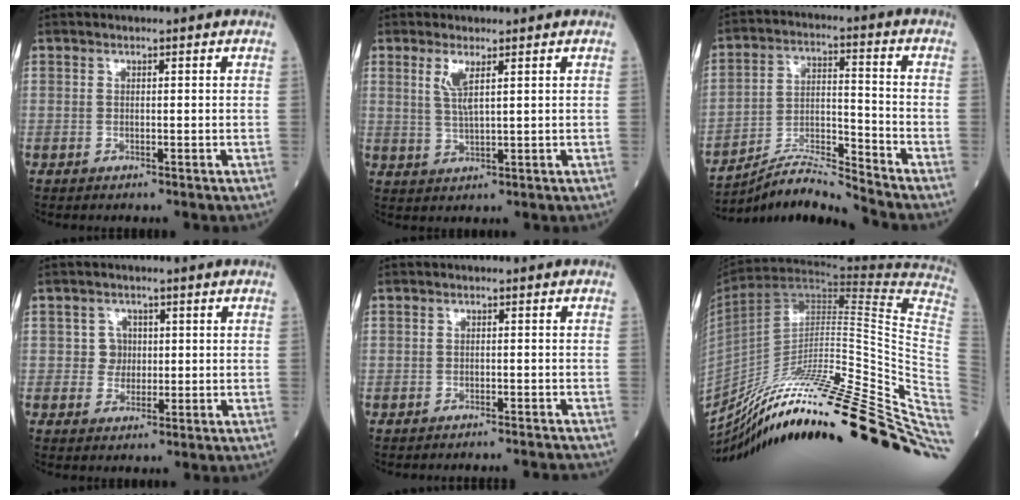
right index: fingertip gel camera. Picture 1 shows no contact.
{"total": 3.5, "force": [1.6, 0.4, 3.1], "torque": [-0.068, -0.003, 0.035]}
{"total": 8.7, "force": [-8.4, -1.6, 1.6], "torque": [-0.037, 0.014, -0.155]}
{"total": 2.6, "force": [0.3, 2.6, 0.4], "torque": [0.002, 0.004, 0.002]}
{"total": 5.4, "force": [-5.4, 0.3, 0.6], "torque": [-0.002, -0.007, -0.060]}
{"total": 36.2, "force": [-25.3, 0.9, 25.9], "torque": [-0.271, -0.026, -0.382]}